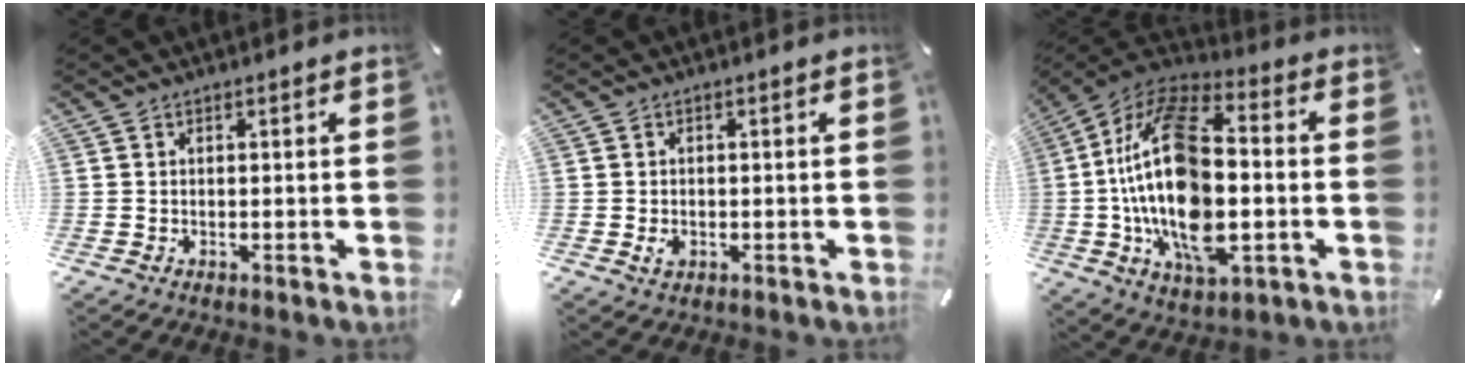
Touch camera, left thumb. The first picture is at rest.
{"total": 2.0, "force": [-0.5, 1.5, 1.2], "torque": [-0.022, 0.002, -0.008]}
{"total": 23.8, "force": [-2.3, 13.2, 19.7], "torque": [-0.397, 0.002, -0.038]}